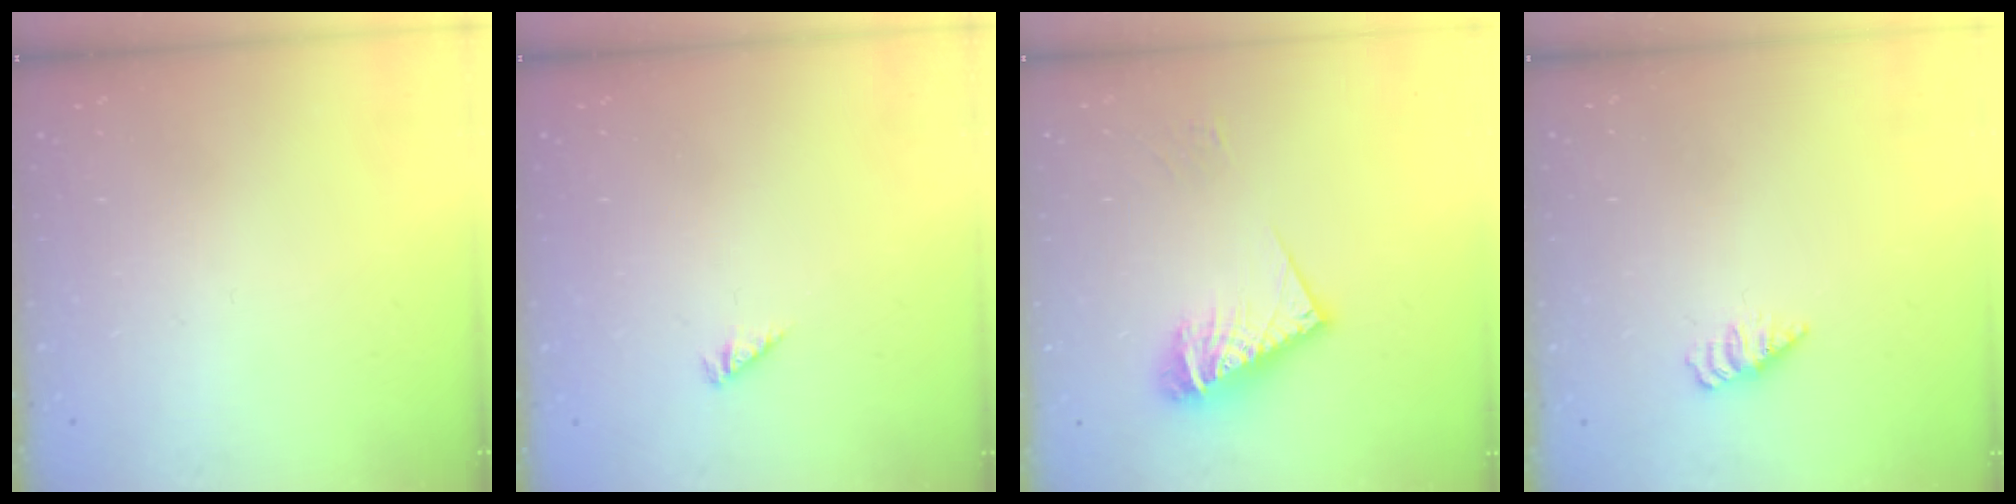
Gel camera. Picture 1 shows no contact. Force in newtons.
{"total": 1.1, "press": 1.1, "slide": 0.3}
{"total": 11.3, "press": 11.2, "slide": 1.4}
{"total": 2.2, "press": 2.2, "slide": 0.3}